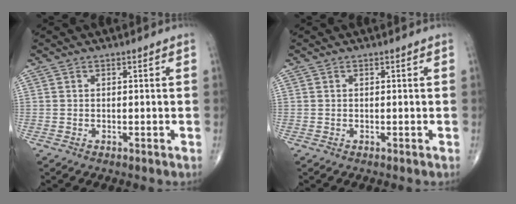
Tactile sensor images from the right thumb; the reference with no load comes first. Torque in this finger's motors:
{"motor_torque": [-0.04, 0.03, -0.01, -0.01, 0.01]}